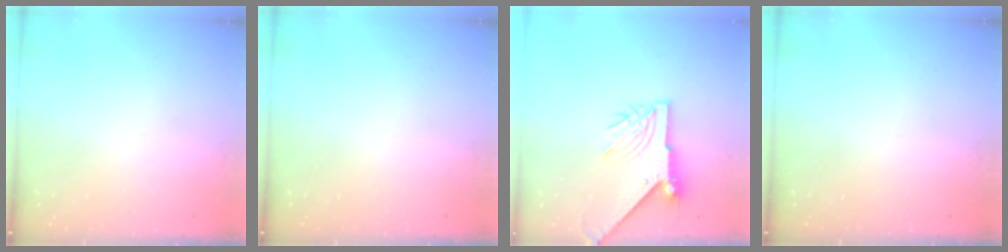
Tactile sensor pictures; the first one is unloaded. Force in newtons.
{"total": 0.0}
{"total": 8.7, "press": 8.6, "slide": 1.2}
{"total": 0.0}